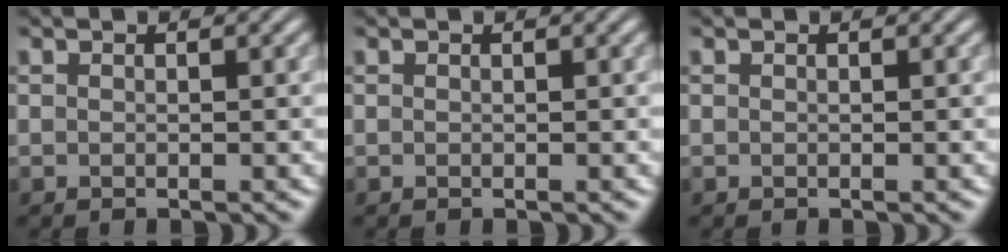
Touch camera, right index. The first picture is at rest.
{"total": 0.0}
{"total": 0.0}